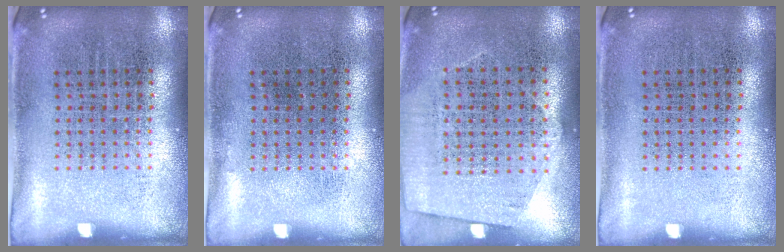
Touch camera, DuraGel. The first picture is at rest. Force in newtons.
{"total": 0.0}
{"total": 1.2, "press": 1.0, "slide": 0.7}
{"total": 0.0}